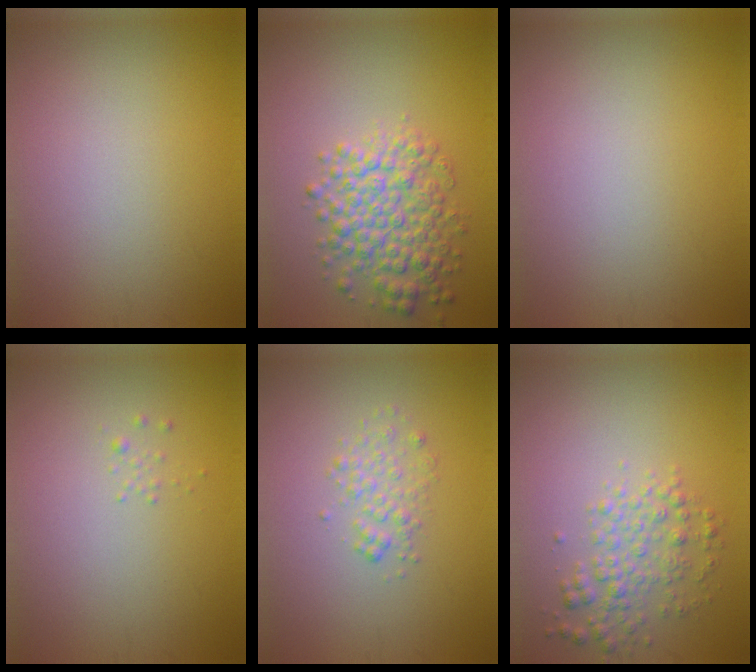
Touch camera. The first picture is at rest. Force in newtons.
{"total": 5.2, "press": 5.2, "slide": 0.1}
{"total": 0.0}
{"total": 0.7, "press": 0.7, "slide": 0.1}
{"total": 1.8, "press": 1.8, "slide": 0.0}
{"total": 3.0, "press": 3.0, "slide": 0.0}